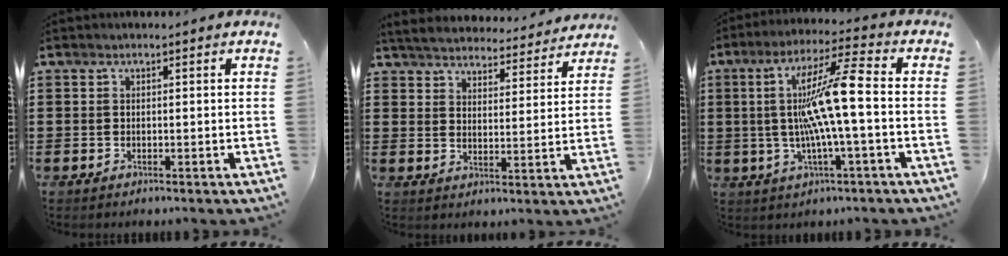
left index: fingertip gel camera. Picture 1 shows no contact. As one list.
[{"total": 4.5, "force": [4.5, 0.3, 0.3], "torque": [-0.032, -0.033, 0.076]}, {"total": 11.4, "force": [-0.4, 0.2, 11.4], "torque": [-0.234, -0.007, -0.022]}]